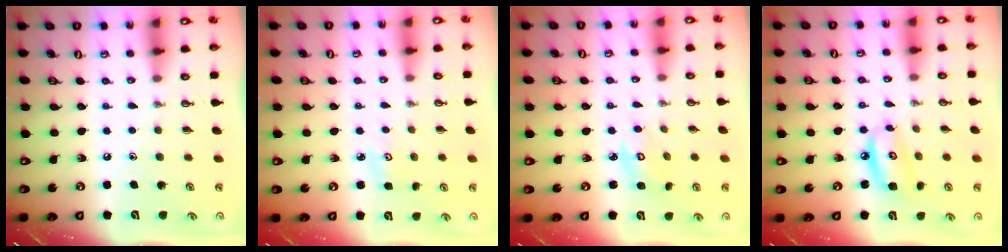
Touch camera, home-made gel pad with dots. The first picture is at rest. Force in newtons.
{"total": 2.5, "press": 2.4, "slide": 0.4}
{"total": 3.7, "press": 3.7, "slide": 0.3}
{"total": 8.6, "press": 8.5, "slide": 0.9}